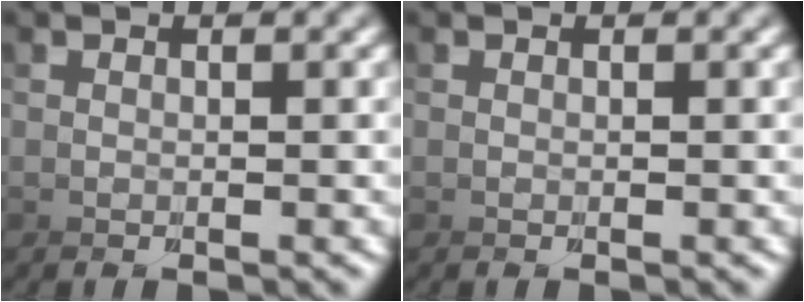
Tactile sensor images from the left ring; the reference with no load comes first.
{"total": 0.0}